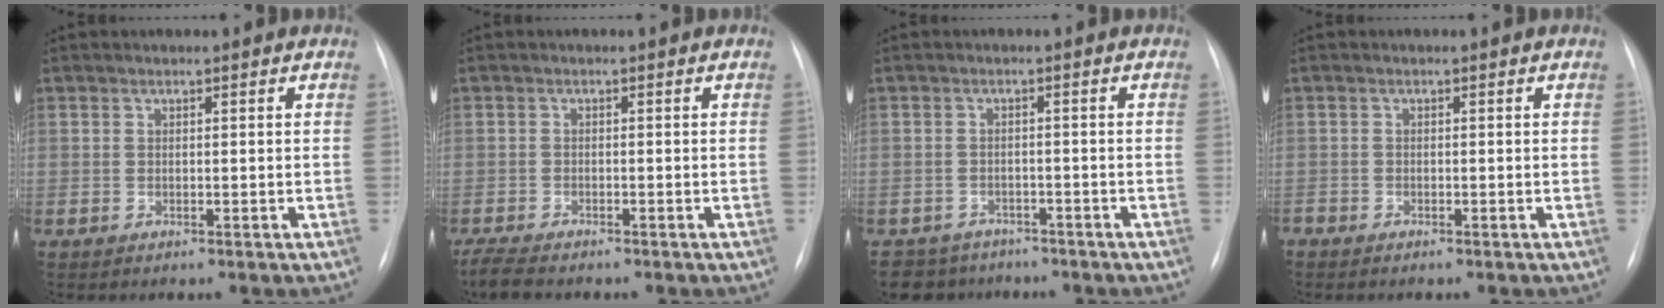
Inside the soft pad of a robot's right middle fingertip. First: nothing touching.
{"total": 4.4, "force": [-3.7, 1.0, 2.1], "torque": [-0.040, -0.013, -0.060]}
{"total": 5.4, "force": [-4.4, 3.1, -0.4], "torque": [0.012, 0.009, -0.063]}
{"total": 0.8, "force": [-0.8, 0.3, 0.0], "torque": [0.000, 0.000, -0.015]}